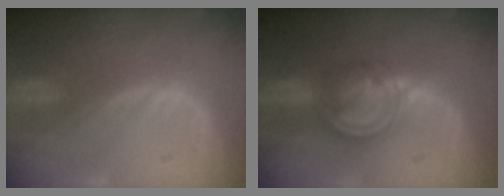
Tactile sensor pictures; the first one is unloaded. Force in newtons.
{"total": 7.4, "press": 6.5, "slide": 3.5}